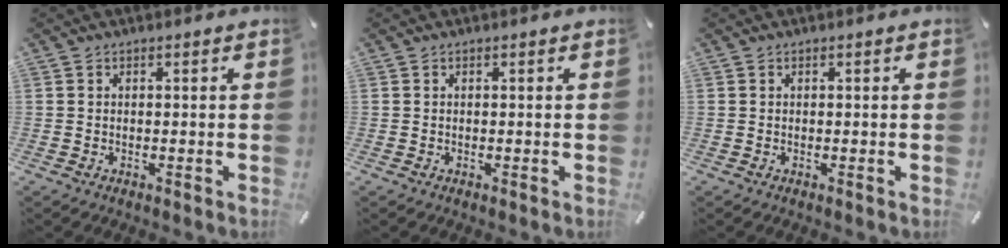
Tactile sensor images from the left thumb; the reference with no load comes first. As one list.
[{"total": 0.0}, {"total": 0.0}]